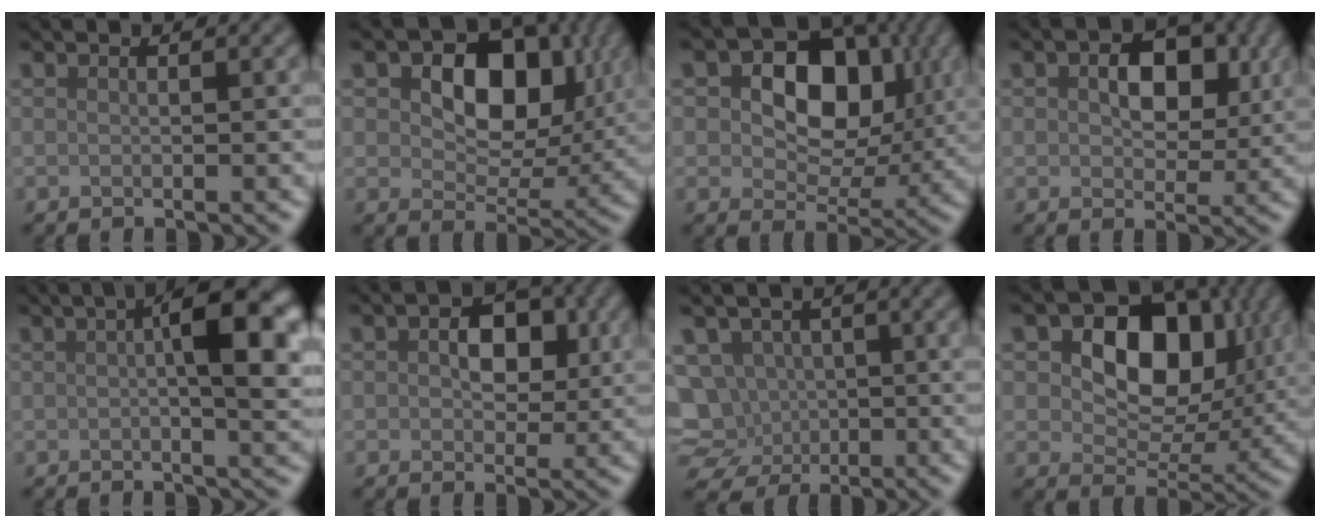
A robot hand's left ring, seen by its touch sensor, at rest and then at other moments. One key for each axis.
{"total": 8.3, "fx": 2.2, "fy": 5.6, "fz": 5.8, "tx": -0.098, "ty": -0.002, "tz": 0.041}
{"total": 8.7, "fx": 2.0, "fy": 6.0, "fz": 6.0, "tx": -0.095, "ty": 0.006, "tz": 0.030}
{"total": 4.4, "fx": 0.9, "fy": 3.0, "fz": 3.2, "tx": -0.060, "ty": 0.001, "tz": 0.017}
{"total": 6.4, "fx": 0.9, "fy": 1.3, "fz": 6.2, "tx": -0.081, "ty": 0.014, "tz": 0.018}
{"total": 3.1, "fx": 0.3, "fy": 2.2, "fz": 2.1, "tx": -0.041, "ty": 0.004, "tz": 0.007}
{"total": 7.9, "fx": -1.6, "fy": 7.2, "fz": 2.8, "tx": -0.062, "ty": -0.004, "tz": -0.028}
{"total": 9.8, "fx": 2.7, "fy": 6.7, "fz": 6.6, "tx": -0.107, "ty": 0.005, "tz": 0.042}